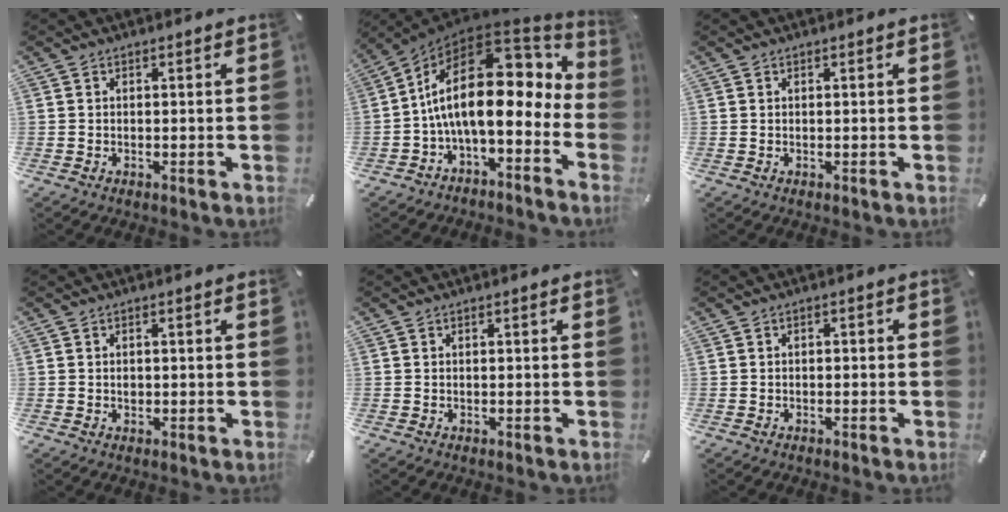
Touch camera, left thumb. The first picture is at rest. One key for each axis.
{"total": 20.7, "fx": 3.1, "fy": 10.1, "fz": 17.7, "tx": -0.335, "ty": -0.040, "tz": 0.052}
{"total": 0.0}
{"total": 1.1, "fx": 0.0, "fy": 0.8, "fz": 0.8, "tx": -0.018, "ty": 0.005, "tz": -0.003}
{"total": 0.0}
{"total": 1.2, "fx": -1.0, "fy": 0.5, "fz": 0.5, "tx": -0.010, "ty": 0.004, "tz": -0.020}